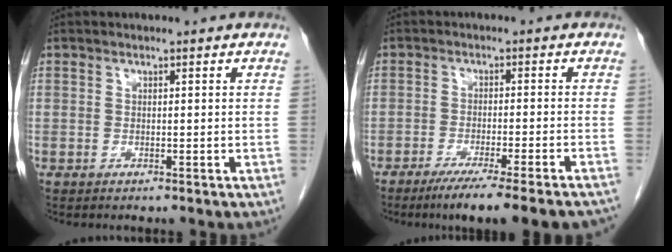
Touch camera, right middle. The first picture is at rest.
{"total": 13.7, "force": [-11.4, -0.4, 7.6], "torque": [-0.082, -0.034, -0.164]}